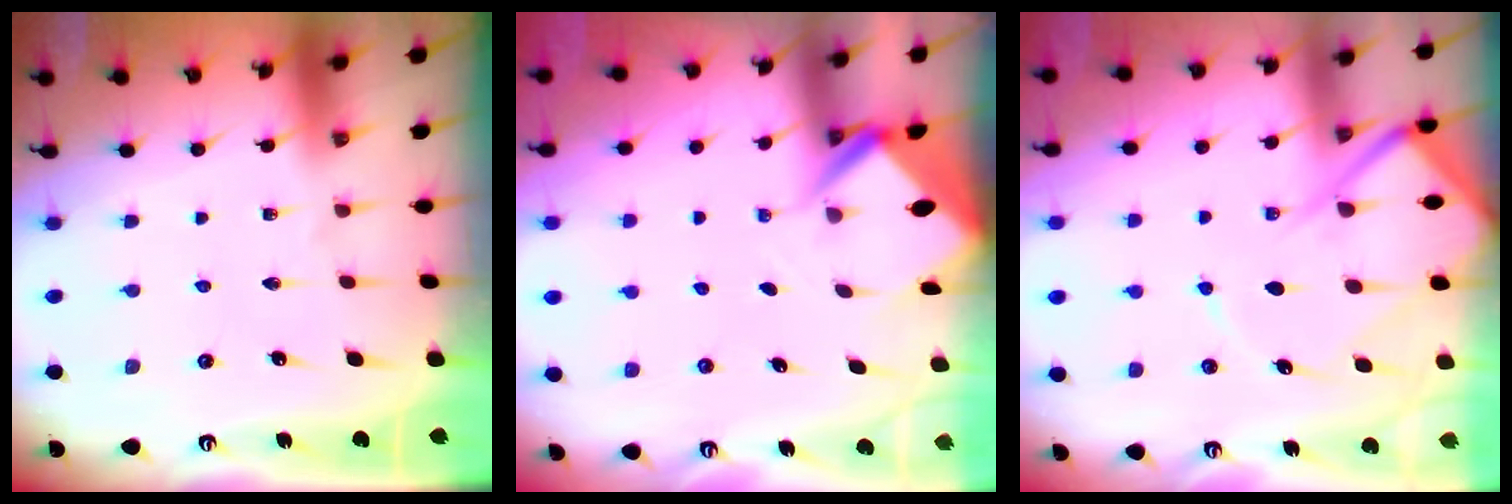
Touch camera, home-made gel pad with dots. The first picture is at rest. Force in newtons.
{"total": 3.2, "press": 3.2, "slide": 0.3}
{"total": 12.1, "press": 12.0, "slide": 1.3}